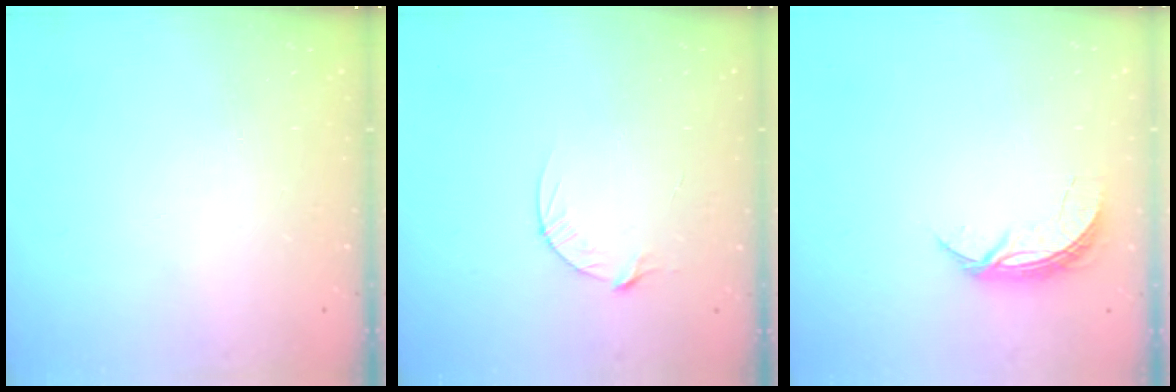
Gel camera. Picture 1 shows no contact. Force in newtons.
{"total": 4.4, "press": 4.4, "slide": 0.6}
{"total": 5.6, "press": 5.6, "slide": 0.5}